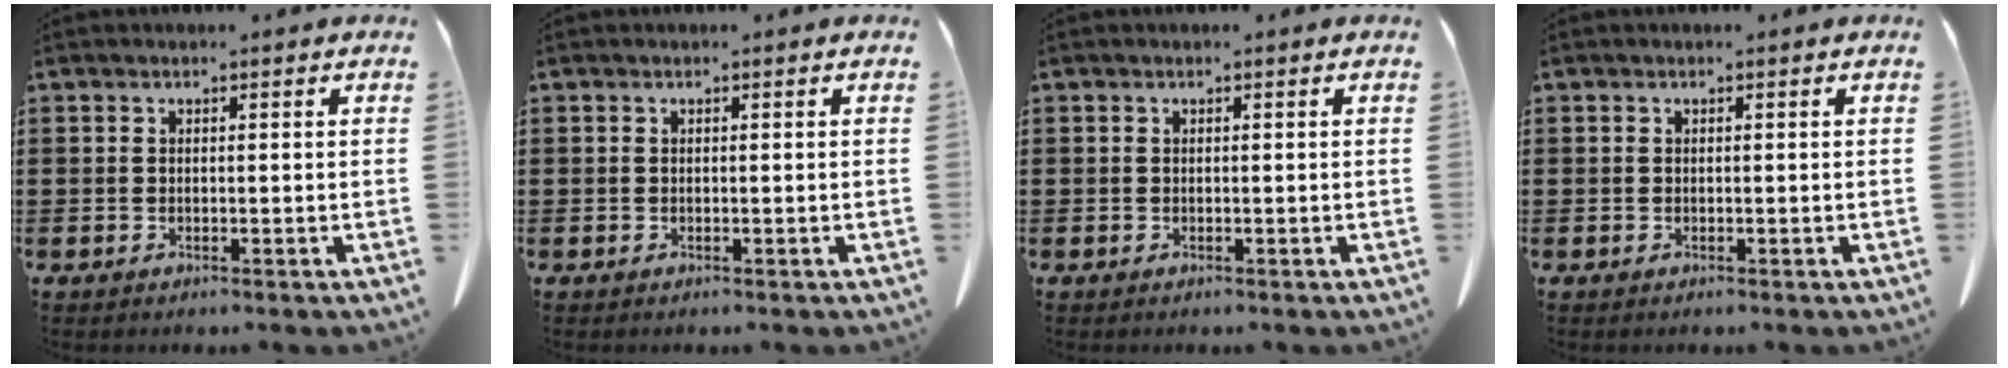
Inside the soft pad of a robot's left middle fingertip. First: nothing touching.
{"total": 0.0}
{"total": 0.0}
{"total": 0.0}